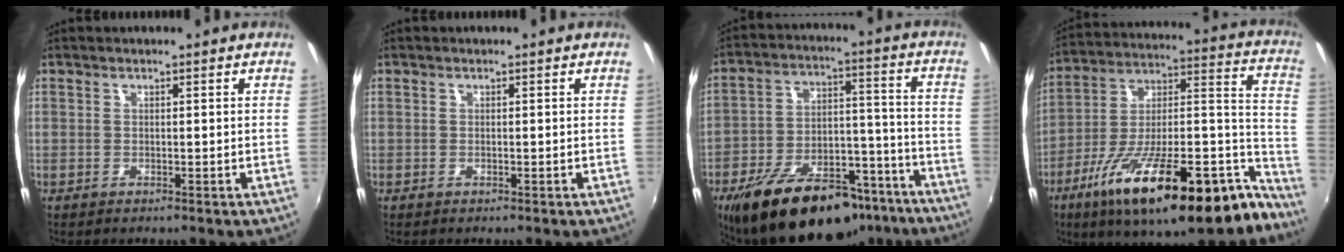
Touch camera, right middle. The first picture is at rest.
{"total": 0.0}
{"total": 25.4, "force": [-18.4, 11.1, 13.5], "torque": [-0.240, 0.013, -0.258]}
{"total": 30.9, "force": [-20.6, 8.8, 21.3], "torque": [-0.305, -0.018, -0.318]}